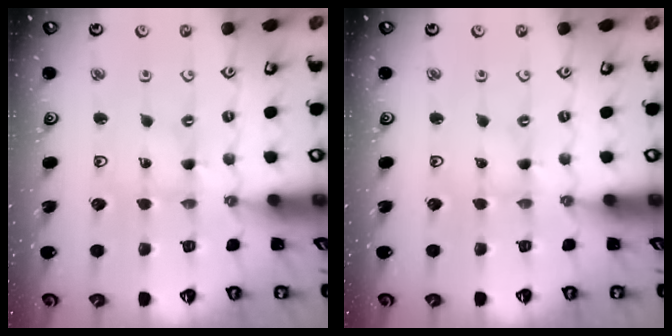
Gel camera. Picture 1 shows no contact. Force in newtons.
{"total": 0.0}